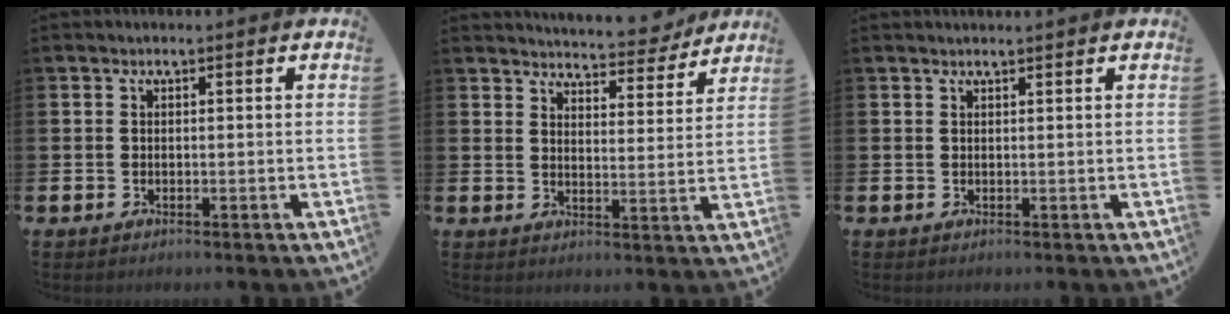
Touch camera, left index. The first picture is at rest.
{"total": 5.5, "force": [5.5, 0.8, 0.4], "torque": [-0.020, -0.040, 0.095]}
{"total": 0.5, "force": [0.5, -0.2, 0.1], "torque": [0.000, -0.001, 0.009]}